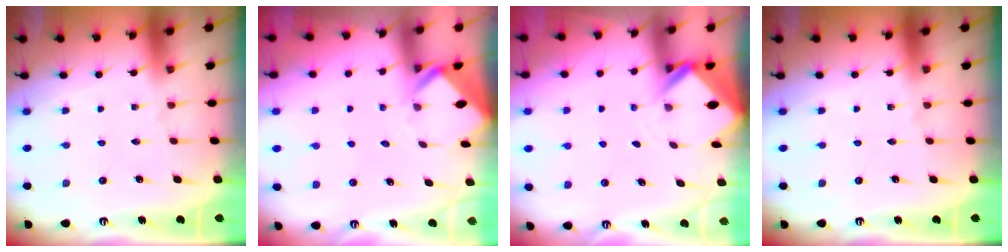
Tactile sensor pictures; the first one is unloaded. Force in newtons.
{"total": 2.4, "press": 2.4, "slide": 0.1}
{"total": 2.7, "press": 2.7, "slide": 0.2}
{"total": 0.0}